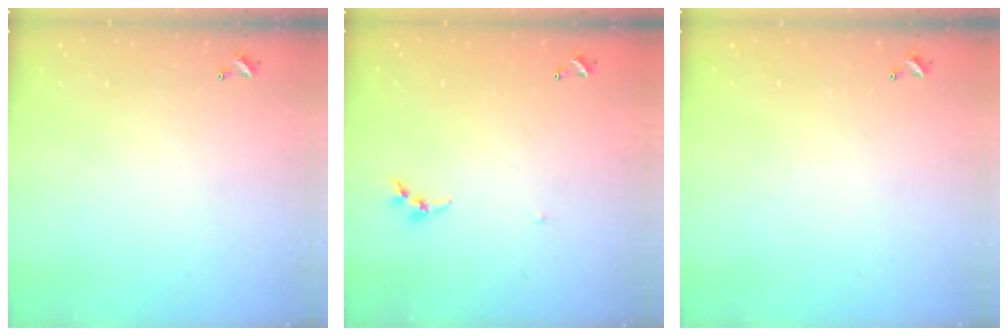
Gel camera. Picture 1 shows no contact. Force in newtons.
{"total": 4.0, "press": 3.9, "slide": 0.5}
{"total": 0.0}